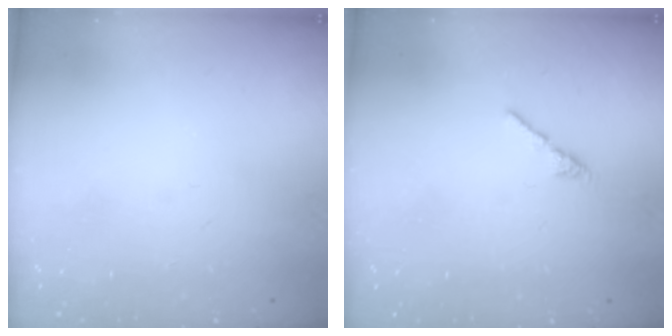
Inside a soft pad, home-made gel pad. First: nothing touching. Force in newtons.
{"total": 0.8, "press": 0.7, "slide": 0.5}